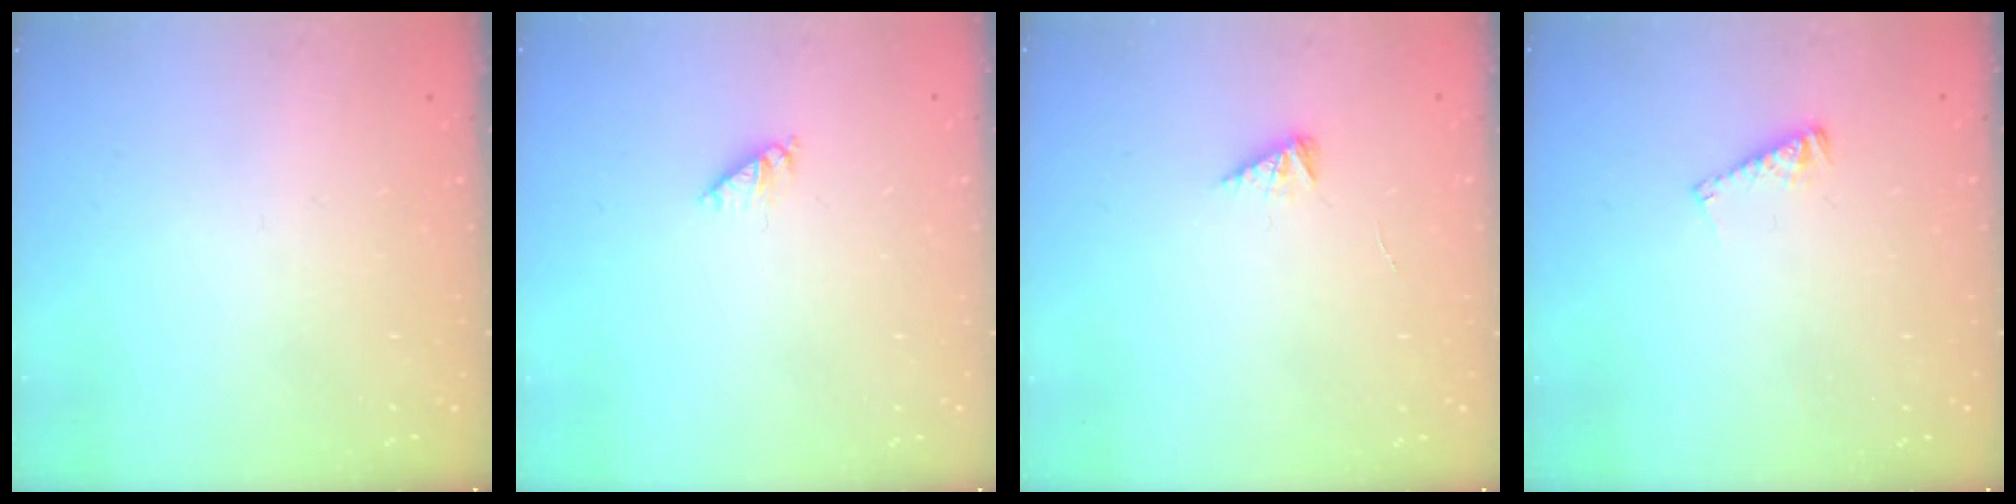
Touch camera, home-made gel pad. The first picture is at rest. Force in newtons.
{"total": 2.7, "press": 2.7, "slide": 0.4}
{"total": 2.3, "press": 2.3, "slide": 0.4}
{"total": 4.2, "press": 4.2, "slide": 0.4}